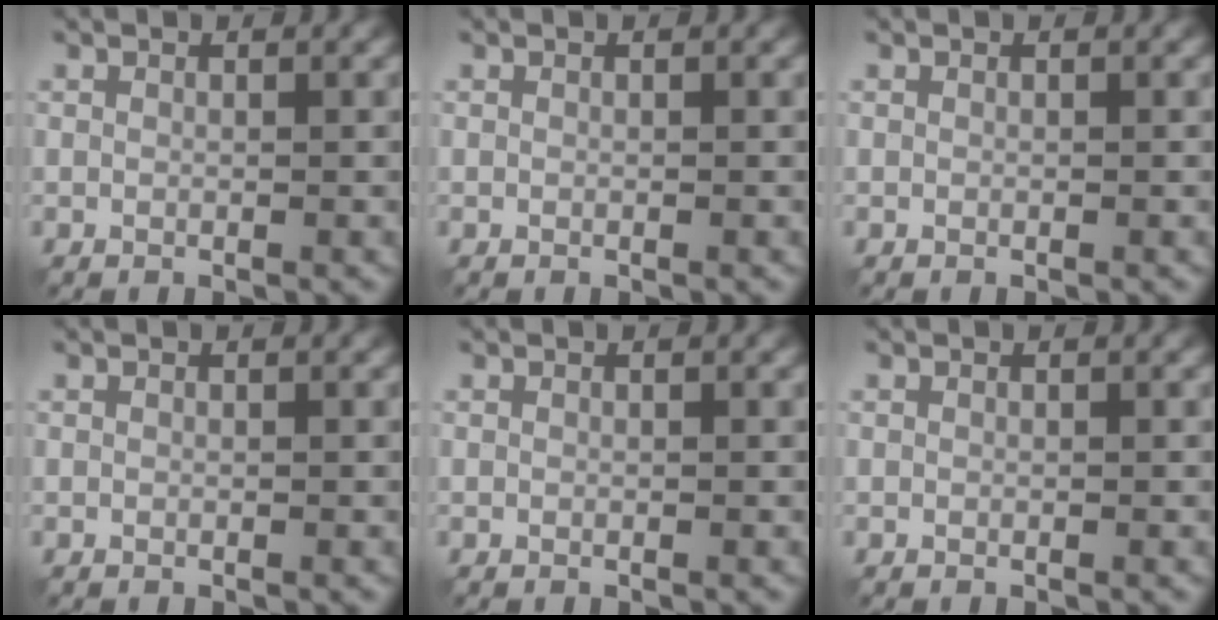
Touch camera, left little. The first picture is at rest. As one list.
[{"total": 0.0}, {"total": 0.0}, {"total": 0.0}, {"total": 0.0}, {"total": 0.0}]